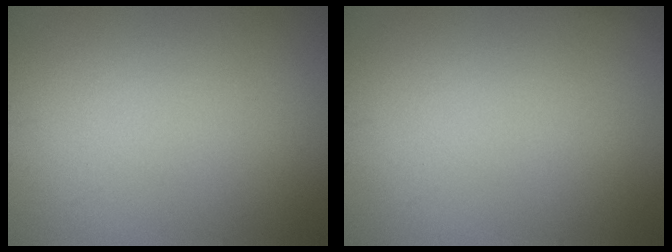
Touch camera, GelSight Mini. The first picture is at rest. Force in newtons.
{"total": 0.0}